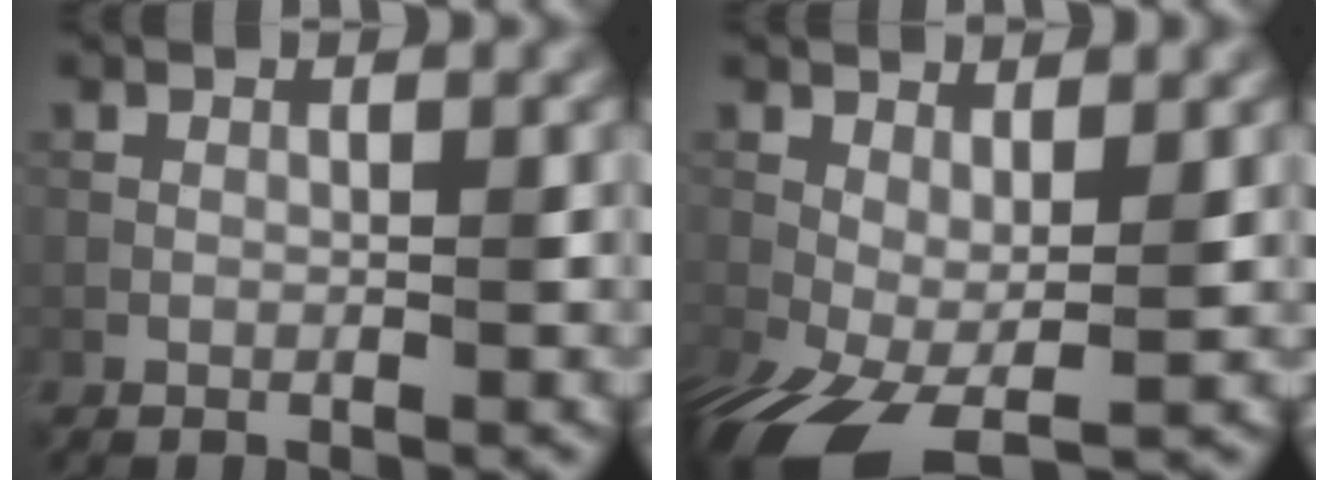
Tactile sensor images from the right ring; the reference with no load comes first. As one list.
[{"total": 7.6, "force": [-2.2, 3.6, 6.4], "torque": [-0.126, -0.031, -0.026]}]